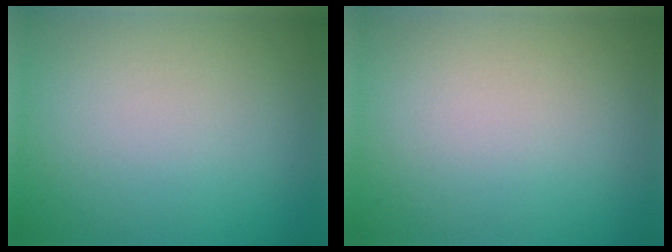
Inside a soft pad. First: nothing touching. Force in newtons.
{"total": 0.0}